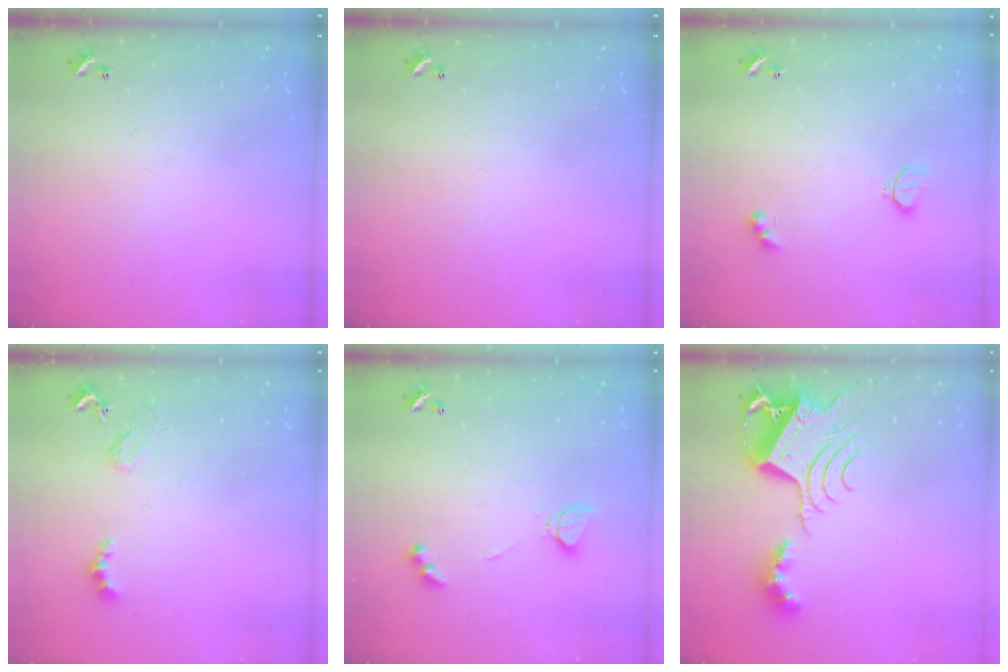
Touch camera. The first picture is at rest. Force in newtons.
{"total": 0.0}
{"total": 2.6, "press": 2.5, "slide": 0.5}
{"total": 2.4, "press": 2.3, "slide": 0.5}
{"total": 4.4, "press": 4.3, "slide": 0.8}
{"total": 10.3, "press": 10.2, "slide": 1.3}